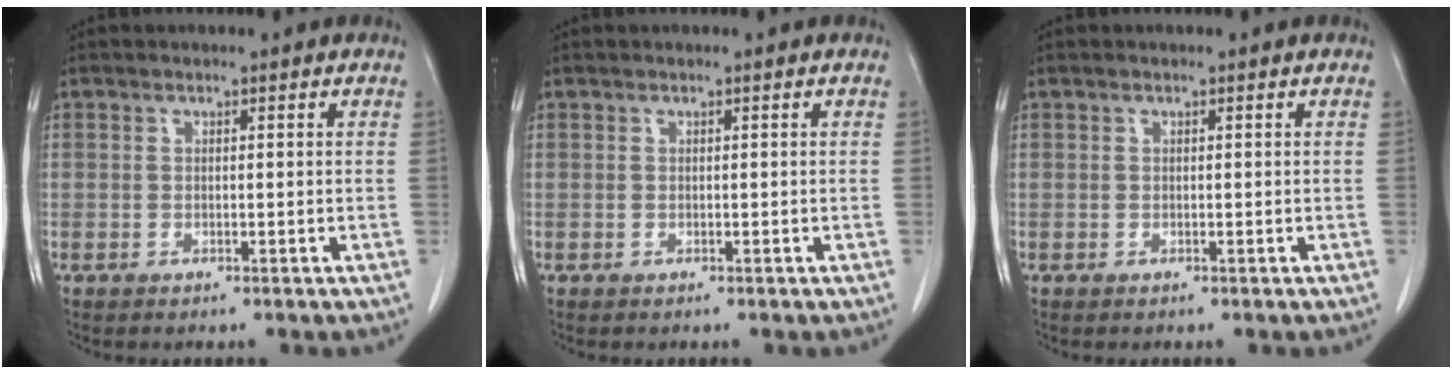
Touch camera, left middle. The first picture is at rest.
{"total": 0.0}
{"total": 0.0}